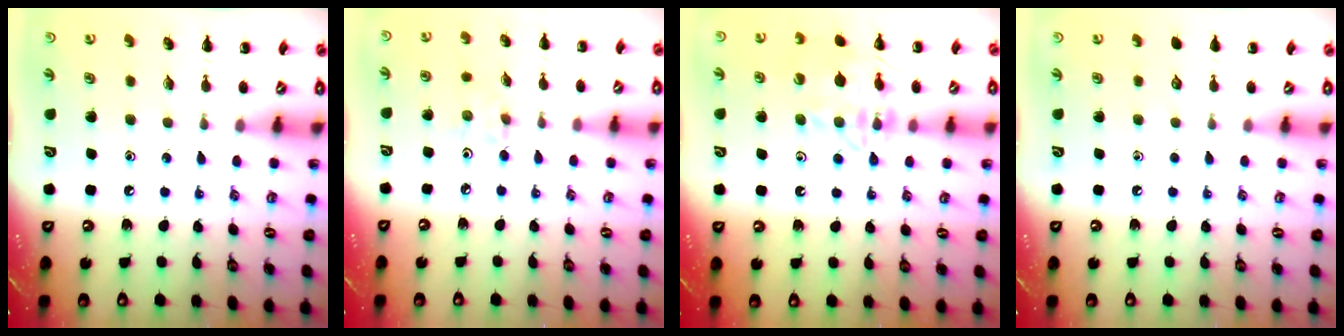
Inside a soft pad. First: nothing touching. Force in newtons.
{"total": 2.8, "press": 2.6, "slide": 0.9}
{"total": 14.8, "press": 14.7, "slide": 1.2}
{"total": 0.0}